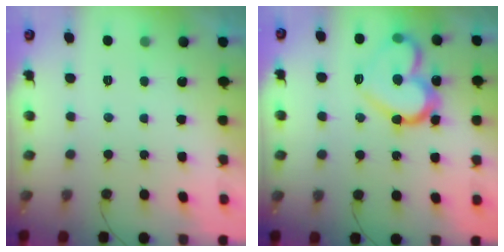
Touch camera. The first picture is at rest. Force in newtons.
{"total": 19.4, "press": 19.4, "slide": 1.0}